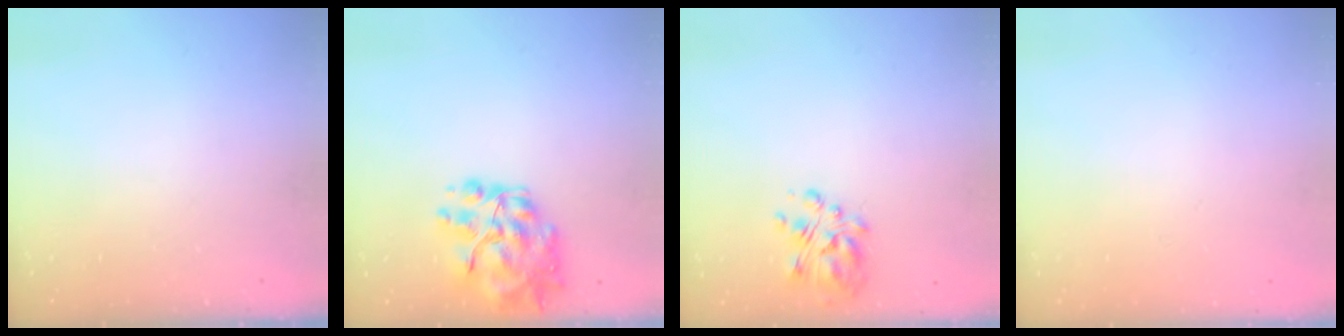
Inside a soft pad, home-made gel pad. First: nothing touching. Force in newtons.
{"total": 13.6, "press": 13.1, "slide": 3.9}
{"total": 6.1, "press": 5.8, "slide": 1.8}
{"total": 1.8, "press": 1.8, "slide": 0.2}